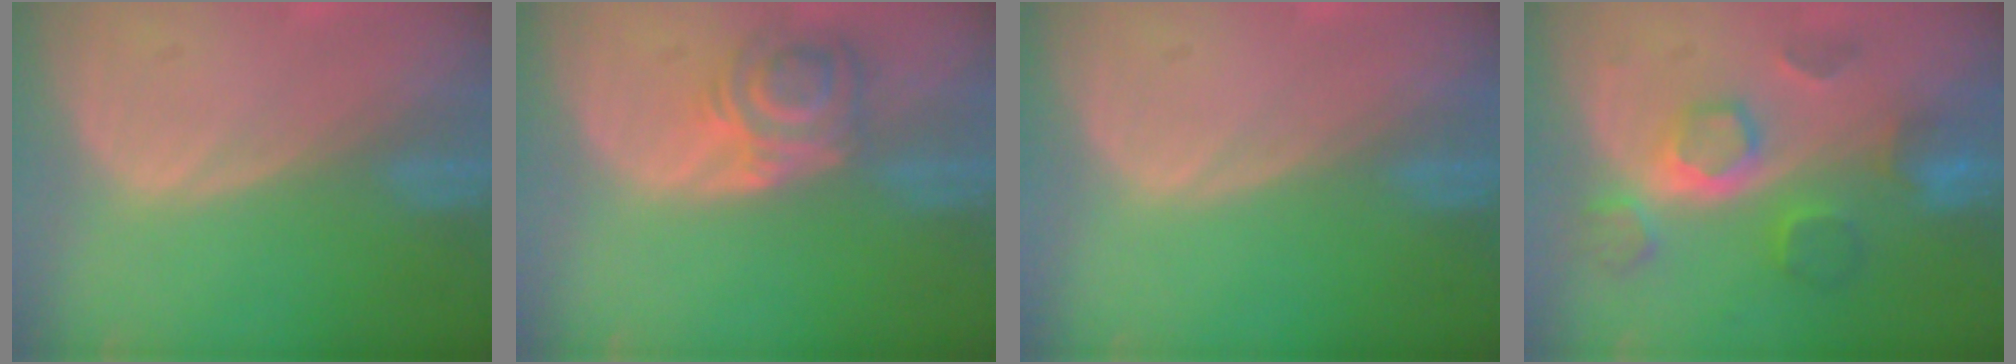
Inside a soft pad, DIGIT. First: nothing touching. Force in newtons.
{"total": 5.6, "press": 5.3, "slide": 1.8}
{"total": 0.0}
{"total": 8.6, "press": 7.7, "slide": 3.7}